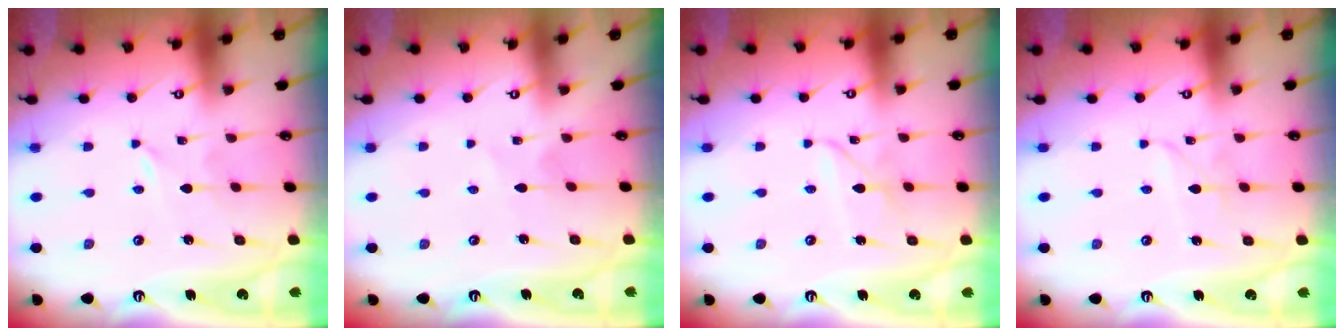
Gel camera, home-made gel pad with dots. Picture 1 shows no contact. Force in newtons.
{"total": 3.3, "press": 3.3, "slide": 0.5}
{"total": 2.8, "press": 2.8, "slide": 0.2}
{"total": 2.1, "press": 2.1, "slide": 0.1}